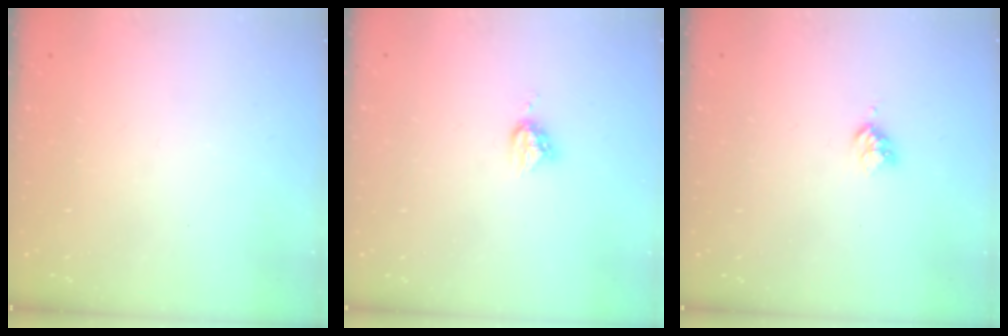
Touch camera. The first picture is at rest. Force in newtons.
{"total": 5.1, "press": 5.1, "slide": 0.0}
{"total": 3.0, "press": 2.9, "slide": 0.4}